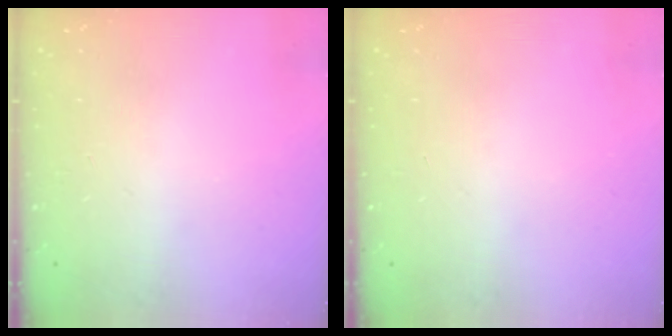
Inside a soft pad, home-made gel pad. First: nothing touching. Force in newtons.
{"total": 0.0}